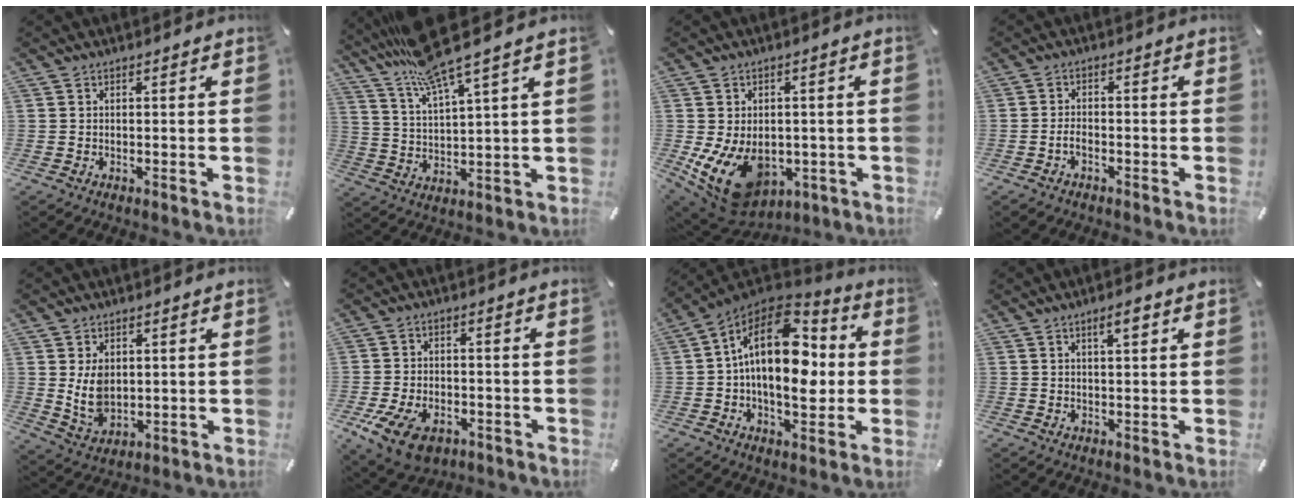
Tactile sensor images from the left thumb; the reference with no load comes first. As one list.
[{"total": 13.4, "force": [10.6, 1.8, 7.8], "torque": [-0.175, -0.045, 0.187]}, {"total": 13.7, "force": [-4.4, 9.8, 8.5], "torque": [-0.146, 0.009, -0.068]}, {"total": 2.5, "force": [-1.4, 1.3, 1.7], "torque": [-0.037, 0.005, -0.028]}, {"total": 7.2, "force": [1.7, 5.5, 4.3], "torque": [-0.098, -0.011, 0.029]}, {"total": 9.3, "force": [-4.5, 6.0, 5.4], "torque": [-0.125, 0.015, -0.081]}, {"total": 19.7, "force": [1.9, 12.2, 15.4], "torque": [-0.273, -0.014, 0.029]}, {"total": 3.6, "force": [1.7, 1.1, 3.0], "torque": [-0.046, -0.001, 0.024]}]